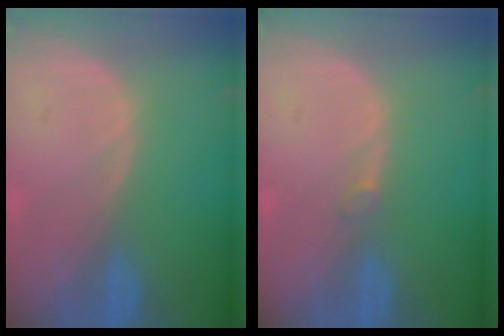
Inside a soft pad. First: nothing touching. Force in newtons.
{"total": 0.7, "press": 0.7, "slide": 0.2}